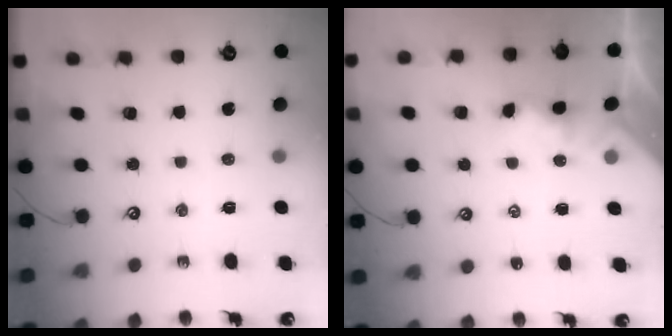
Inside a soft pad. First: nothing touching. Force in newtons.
{"total": 1.2, "press": 1.1, "slide": 0.4}